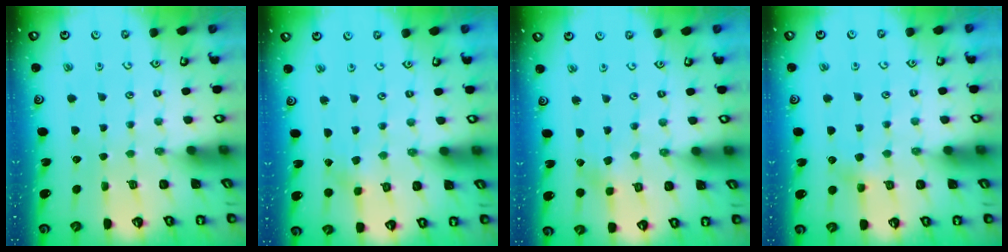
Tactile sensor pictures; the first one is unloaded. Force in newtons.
{"total": 1.3, "press": 1.3, "slide": 0.2}
{"total": 1.4, "press": 1.4, "slide": 0.2}
{"total": 4.7, "press": 4.7, "slide": 0.7}